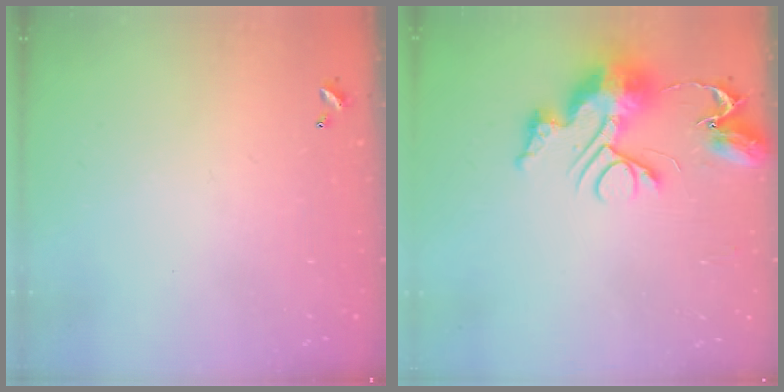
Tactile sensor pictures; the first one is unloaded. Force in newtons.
{"total": 12.5, "press": 12.4, "slide": 1.2}